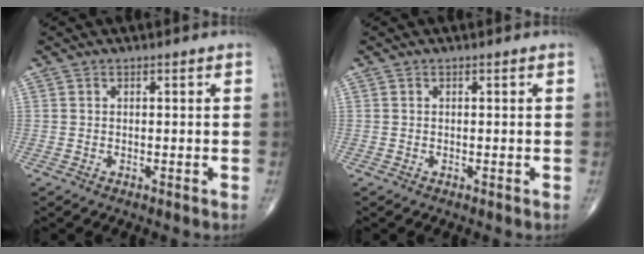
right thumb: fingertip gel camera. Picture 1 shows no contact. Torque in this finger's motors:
{"motor_torque": [-0.01, 0.01, 0.00, 0.00, 0.00]}